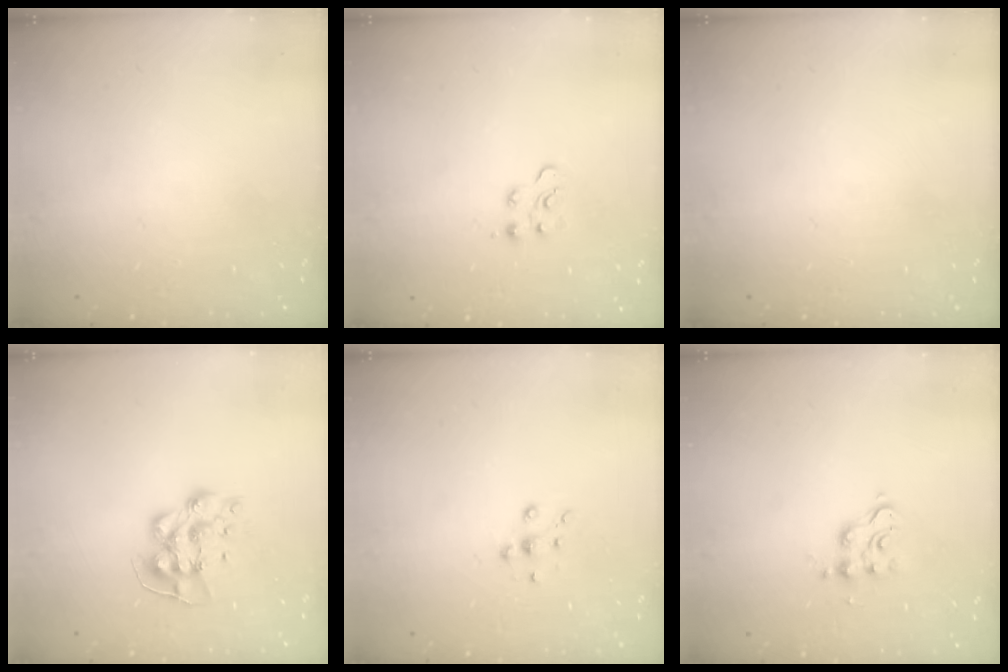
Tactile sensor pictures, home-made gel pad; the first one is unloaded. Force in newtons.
{"total": 4.8, "press": 4.7, "slide": 0.6}
{"total": 0.0}
{"total": 9.6, "press": 9.5, "slide": 0.8}
{"total": 6.9, "press": 6.9, "slide": 0.7}
{"total": 4.3, "press": 4.3, "slide": 0.1}